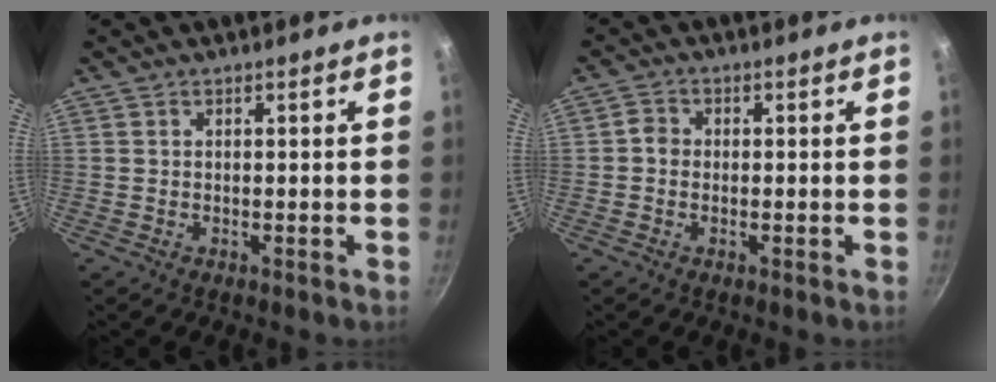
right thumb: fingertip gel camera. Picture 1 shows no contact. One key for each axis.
{"total": 2.3, "fx": -0.2, "fy": 2.0, "fz": 1.1, "tx": -0.010, "ty": 0.006, "tz": -0.011}